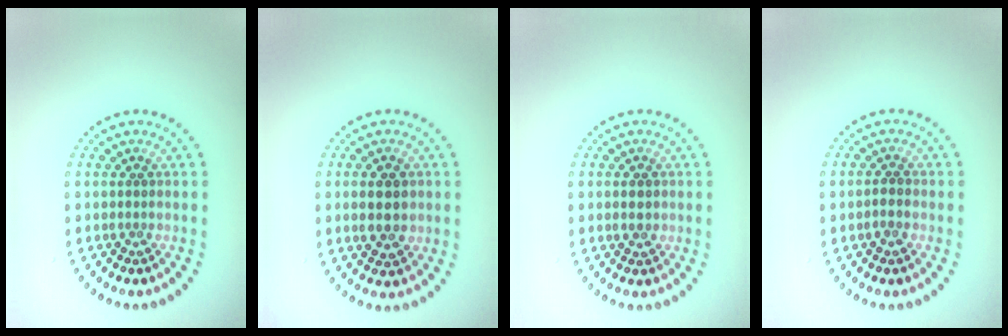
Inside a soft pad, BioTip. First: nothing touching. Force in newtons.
{"total": 2.9, "press": 2.9, "slide": 0.2}
{"total": 1.8, "press": 1.8, "slide": 0.2}
{"total": 0.6, "press": 0.6, "slide": 0.2}